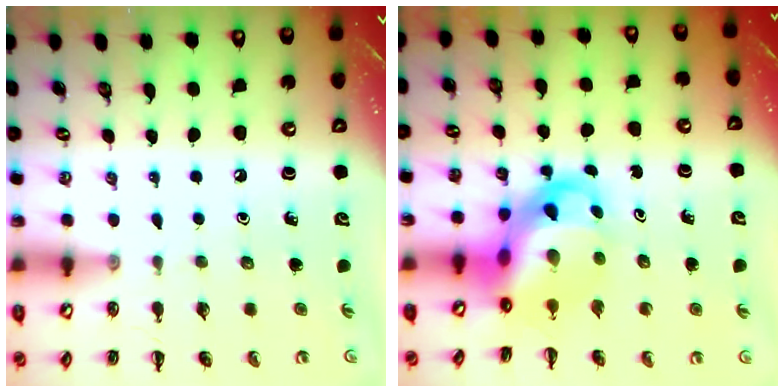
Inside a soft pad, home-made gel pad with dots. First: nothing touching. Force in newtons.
{"total": 8.2, "press": 7.8, "slide": 2.4}